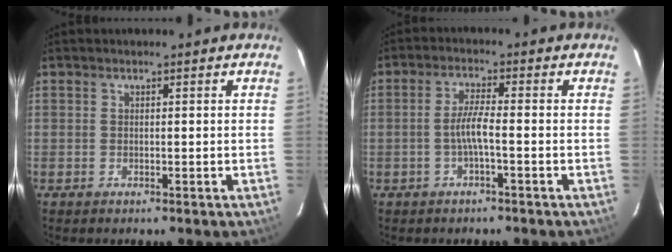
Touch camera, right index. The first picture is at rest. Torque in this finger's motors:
{"motor_torque": [0.65, -0.06, 0.42, 0.11]}